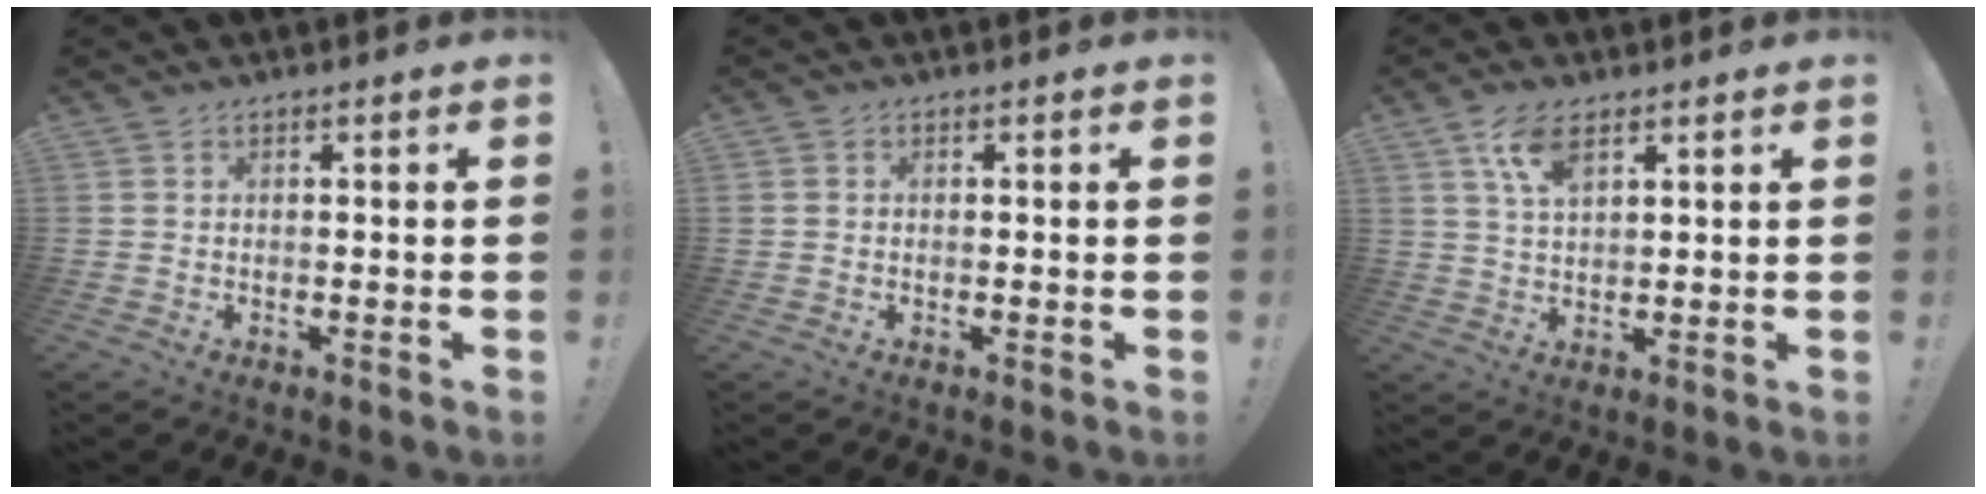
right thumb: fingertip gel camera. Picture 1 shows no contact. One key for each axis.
{"total": 0.9, "fx": 0.3, "fy": 0.5, "fz": -0.7, "tx": 0.014, "ty": 0.003, "tz": 0.007}
{"total": 7.3, "fx": 4.2, "fy": 3.0, "fz": 5.2, "tx": -0.100, "ty": -0.009, "tz": 0.077}